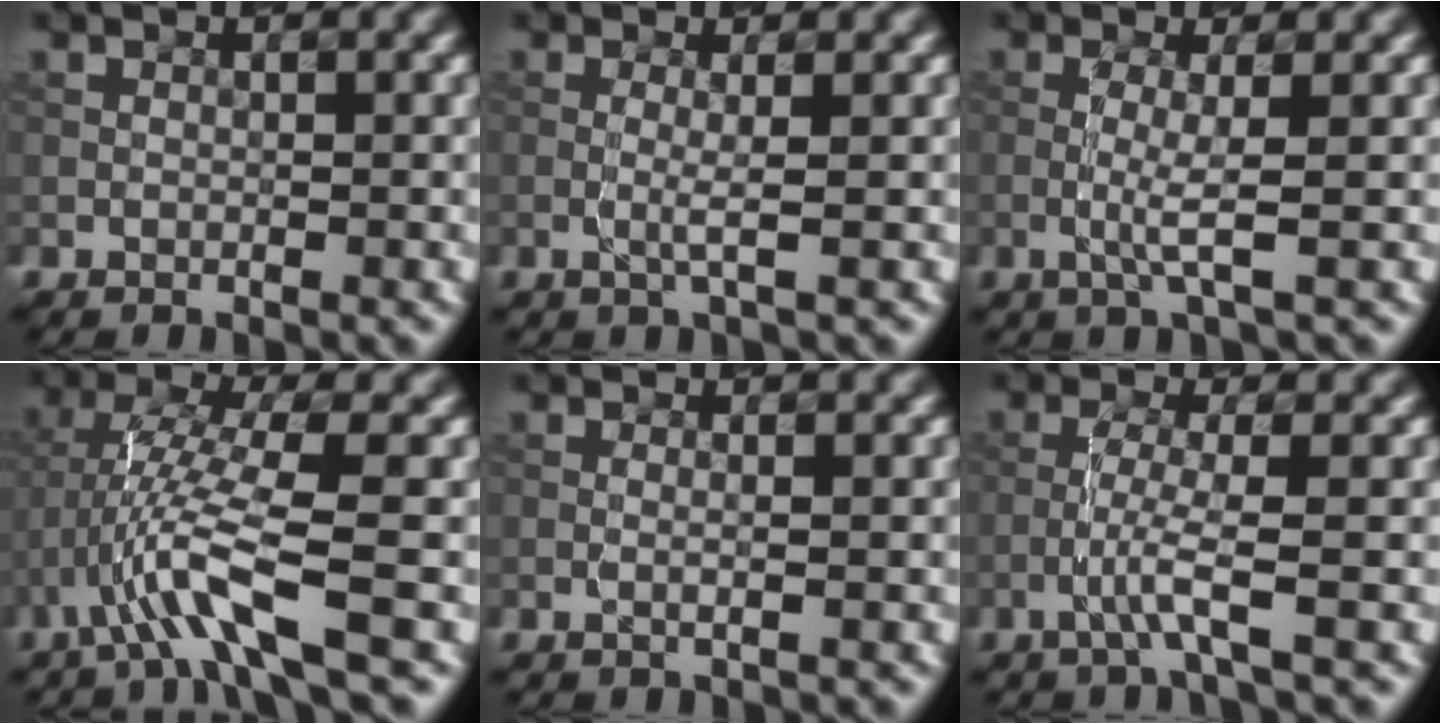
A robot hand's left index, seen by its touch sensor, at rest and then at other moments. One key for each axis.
{"total": 1.6, "fx": 0.0, "fy": 0.1, "fz": 1.6, "tx": -0.036, "ty": -0.004, "tz": -0.005}
{"total": 2.4, "fx": -0.3, "fy": 0.2, "fz": 2.4, "tx": -0.053, "ty": -0.004, "tz": -0.013}
{"total": 6.1, "fx": -1.8, "fy": 0.7, "fz": 5.7, "tx": -0.122, "ty": 0.006, "tz": -0.039}
{"total": 1.5, "fx": 0.4, "fy": 0.6, "fz": 1.3, "tx": -0.011, "ty": -0.010, "tz": -0.007}
{"total": 2.7, "fx": -1.0, "fy": -0.1, "fz": 2.6, "tx": -0.053, "ty": 0.007, "tz": -0.030}